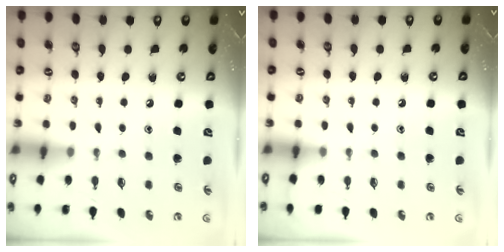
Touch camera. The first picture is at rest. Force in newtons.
{"total": 2.9, "press": 2.9, "slide": 0.4}